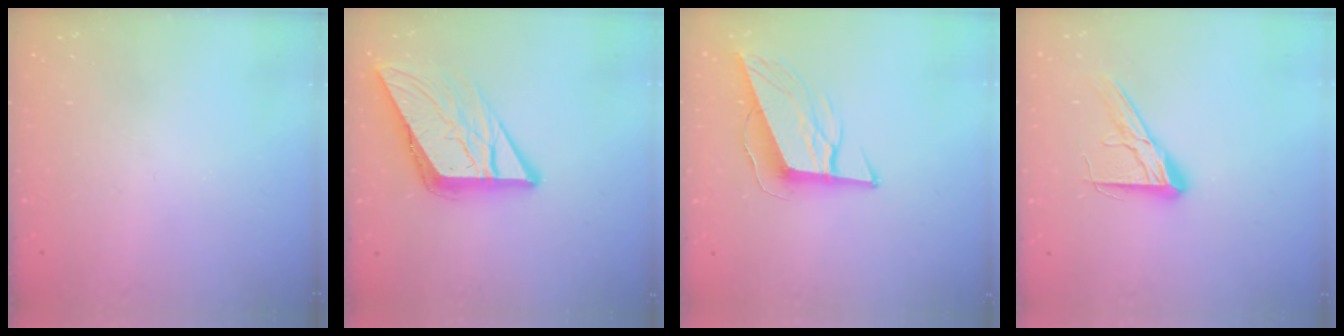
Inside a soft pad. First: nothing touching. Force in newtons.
{"total": 11.5, "press": 11.4, "slide": 1.1}
{"total": 13.0, "press": 12.6, "slide": 3.2}
{"total": 12.3, "press": 12.3, "slide": 1.0}